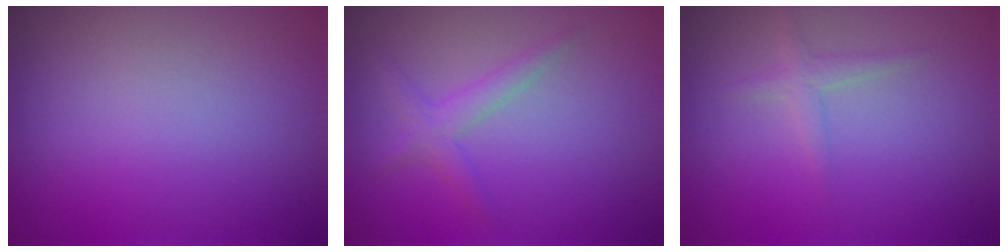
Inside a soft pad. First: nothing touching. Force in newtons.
{"total": 1.9, "press": 1.9, "slide": 0.1}
{"total": 1.3, "press": 1.3, "slide": 0.1}